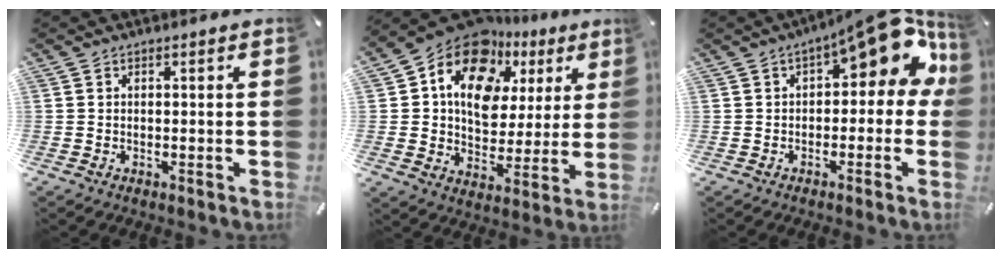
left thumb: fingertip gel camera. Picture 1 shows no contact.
{"total": 16.2, "force": [9.0, 11.2, 7.7], "torque": [-0.141, -0.056, 0.163]}
{"total": 13.4, "force": [5.5, 5.8, 10.7], "torque": [-0.134, -0.040, 0.089]}